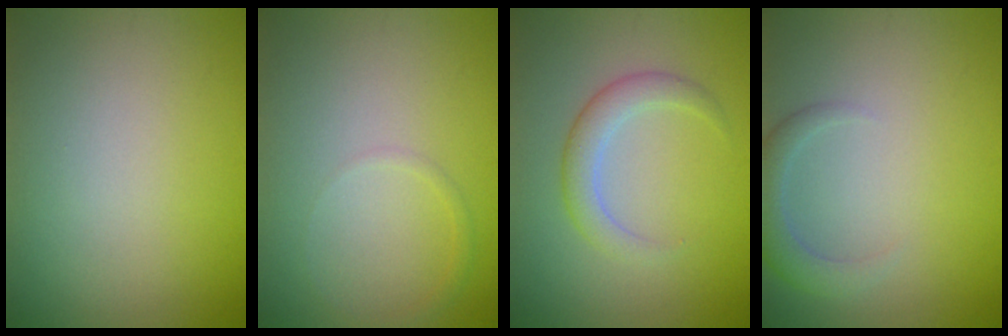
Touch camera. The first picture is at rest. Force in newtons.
{"total": 0.7, "press": 0.7, "slide": 0.1}
{"total": 2.6, "press": 2.6, "slide": 0.1}
{"total": 2.3, "press": 2.3, "slide": 0.2}